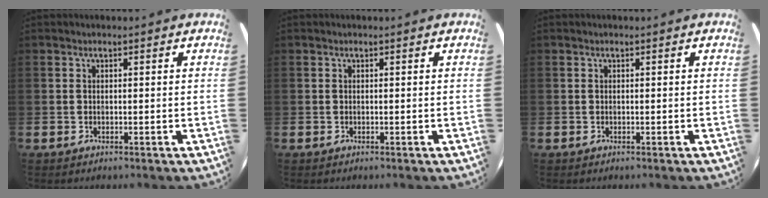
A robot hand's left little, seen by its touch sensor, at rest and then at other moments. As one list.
[{"total": 0.0}, {"total": 0.0}]